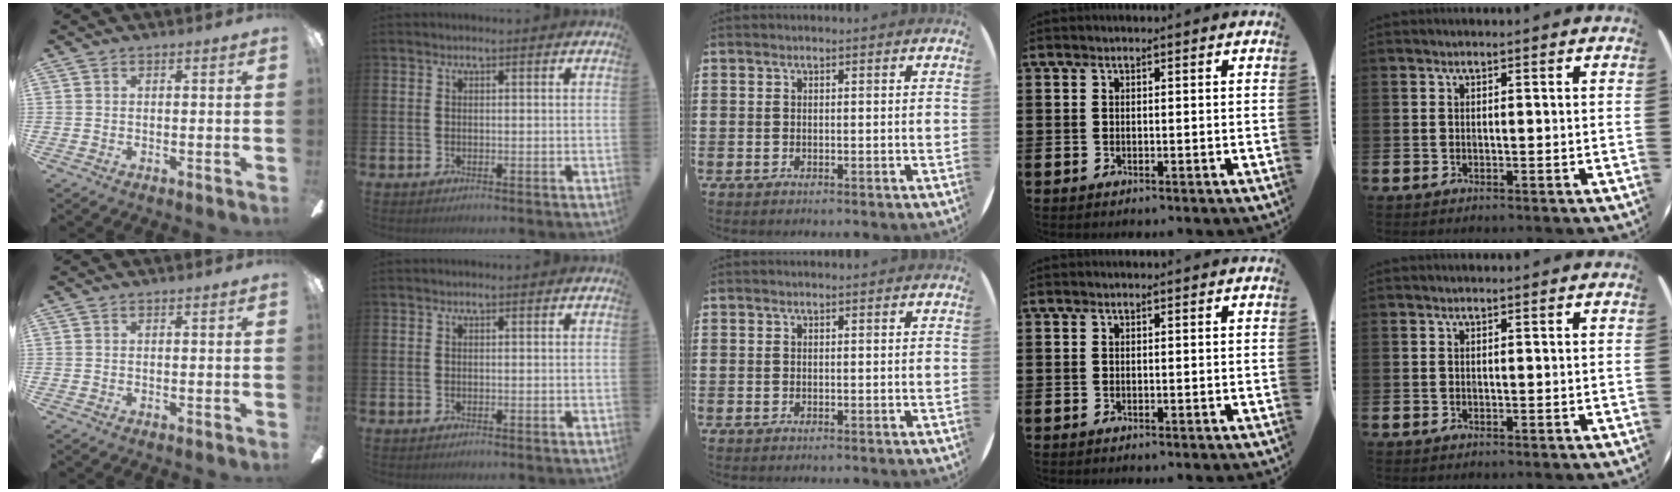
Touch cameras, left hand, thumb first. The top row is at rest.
{}